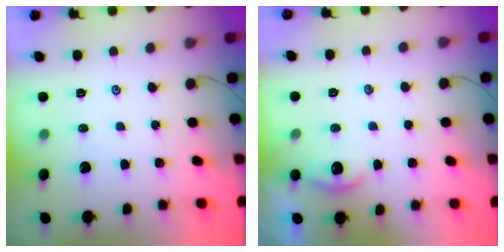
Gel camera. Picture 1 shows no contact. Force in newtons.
{"total": 1.5, "press": 1.5, "slide": 0.2}